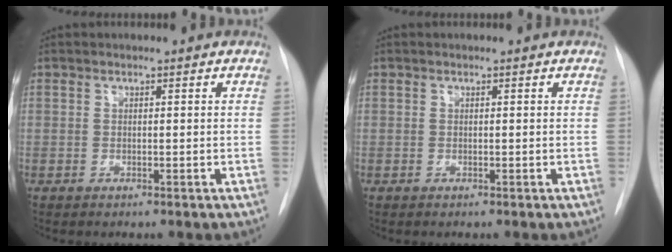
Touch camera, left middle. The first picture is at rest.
{"total": 0.0}